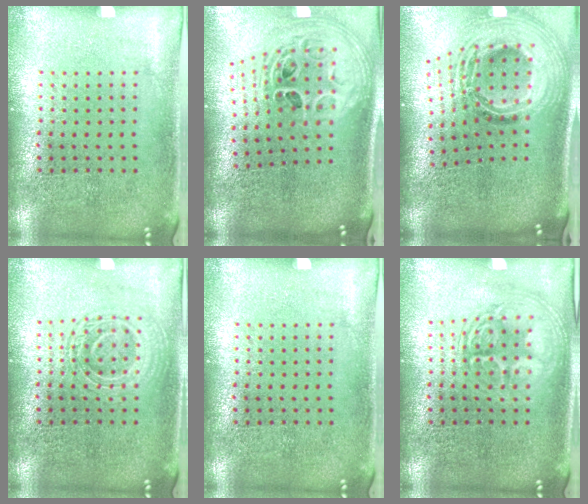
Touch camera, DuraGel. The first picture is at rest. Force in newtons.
{"total": 2.9, "press": 2.1, "slide": 2.1}
{"total": 2.6, "press": 1.8, "slide": 1.8}
{"total": 2.7, "press": 2.6, "slide": 0.6}
{"total": 0.0}
{"total": 2.8, "press": 2.8, "slide": 0.4}